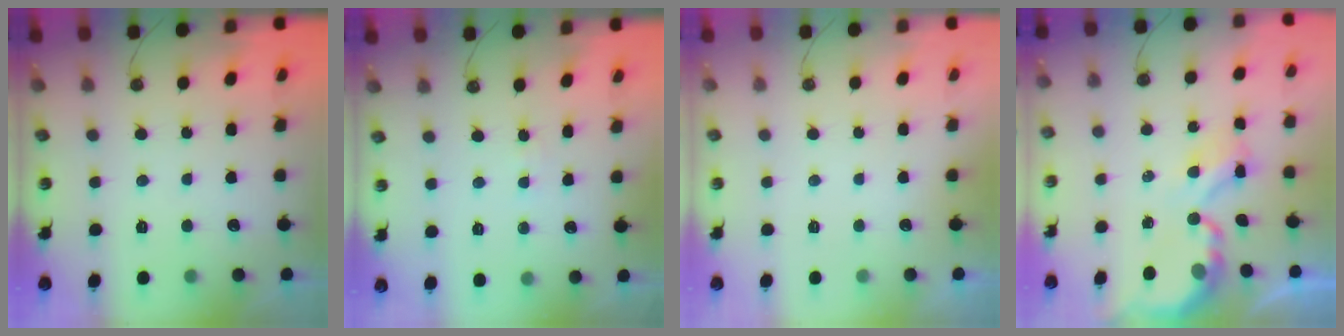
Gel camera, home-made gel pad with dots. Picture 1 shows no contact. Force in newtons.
{"total": 2.8, "press": 2.8, "slide": 0.3}
{"total": 0.0}
{"total": 4.7, "press": 4.7, "slide": 0.3}